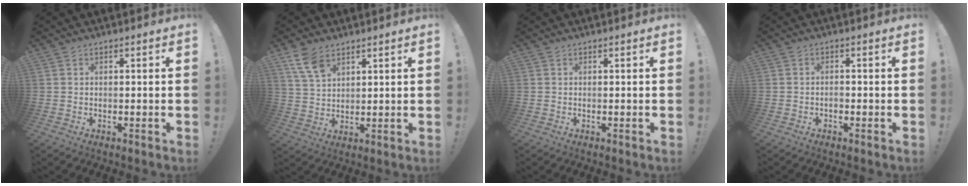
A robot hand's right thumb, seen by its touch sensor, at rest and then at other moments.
{"total": 8.2, "force": [5.1, 4.5, 4.6], "torque": [-0.088, -0.017, 0.101]}
{"total": 0.0}
{"total": 1.2, "force": [-0.7, 0.7, 0.7], "torque": [-0.011, 0.001, -0.013]}